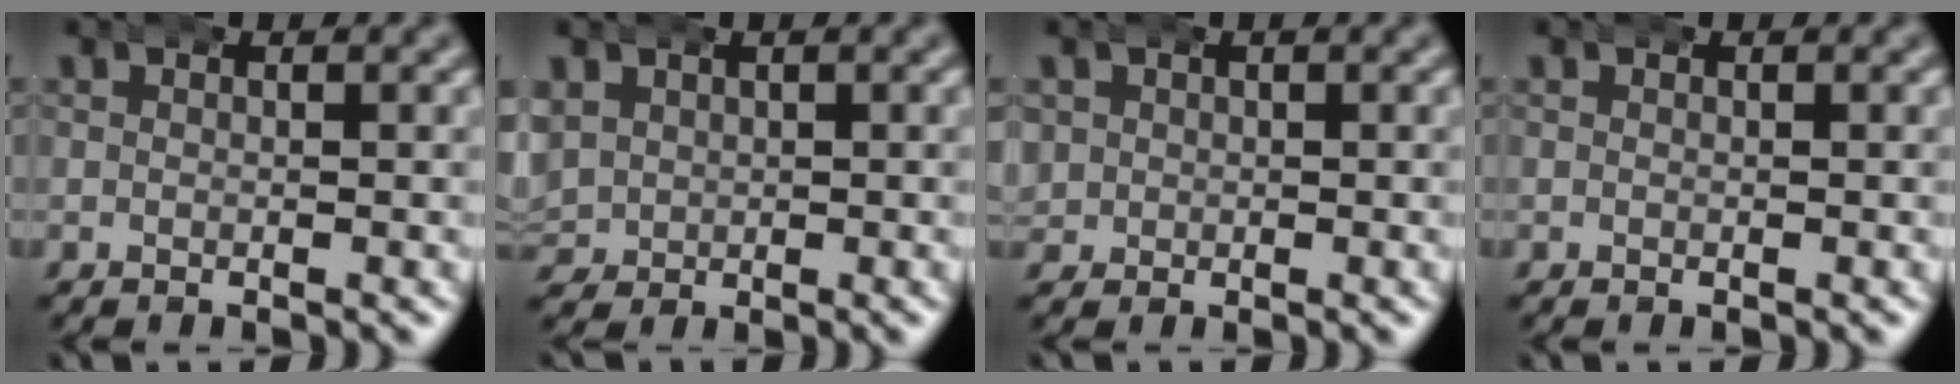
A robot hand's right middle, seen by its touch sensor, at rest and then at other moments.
{"total": 4.0, "force": [0.6, 3.7, 1.5], "torque": [-0.066, -0.019, 0.023]}
{"total": 2.2, "force": [0.3, 2.1, 0.6], "torque": [-0.032, -0.010, 0.011]}
{"total": 0.0}